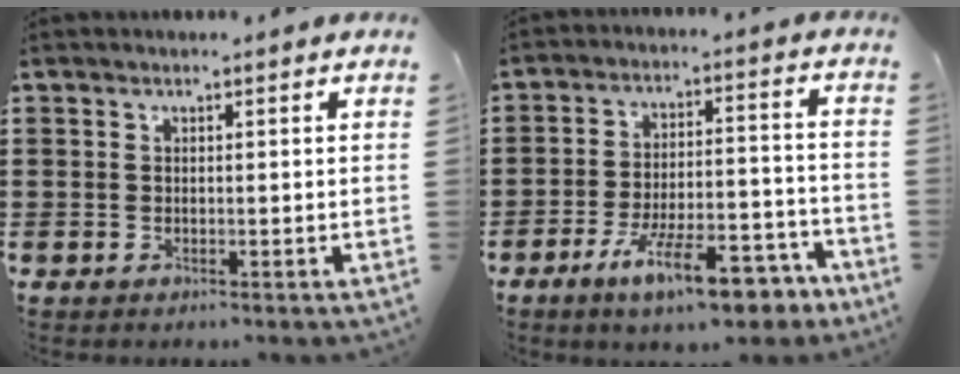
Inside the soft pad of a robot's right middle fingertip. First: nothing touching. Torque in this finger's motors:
{"motor_torque": [2.14, 0.00, 0.35, 0.21]}